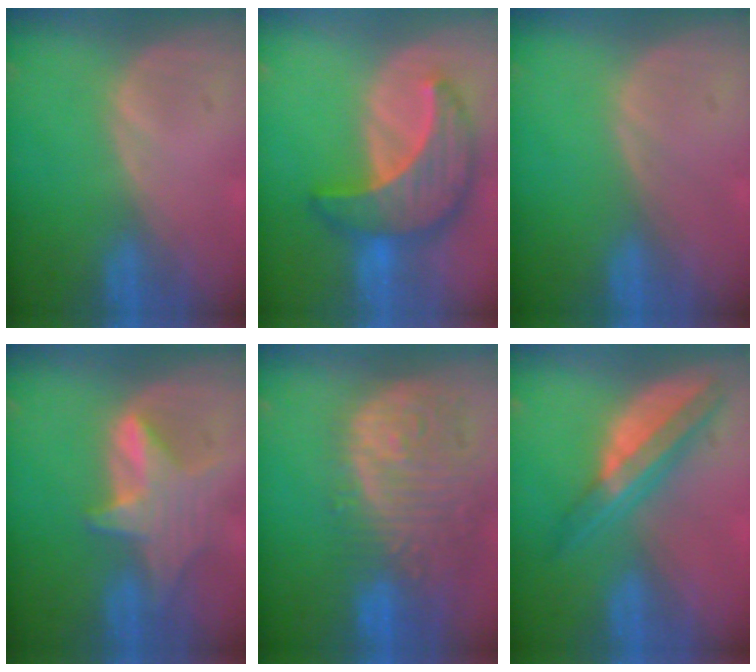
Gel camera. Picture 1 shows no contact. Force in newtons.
{"total": 10.0, "press": 10.0, "slide": 0.7}
{"total": 0.0}
{"total": 6.3, "press": 6.2, "slide": 0.8}
{"total": 13.7, "press": 11.4, "slide": 7.6}
{"total": 7.2, "press": 6.2, "slide": 3.6}